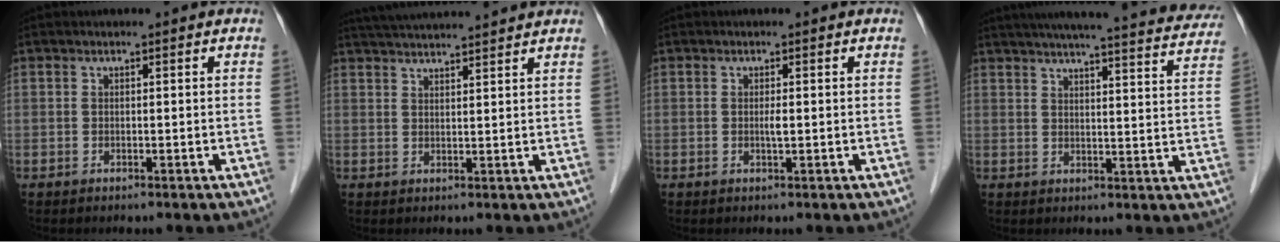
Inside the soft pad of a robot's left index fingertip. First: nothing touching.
{"total": 11.9, "force": [11.1, -0.1, 4.4], "torque": [-0.080, 0.033, 0.160]}
{"total": 1.0, "force": [0.0, 0.1, 1.0], "torque": [-0.021, -0.002, 0.000]}
{"total": 28.3, "force": [25.7, 2.9, 11.5], "torque": [-0.175, -0.031, 0.306]}